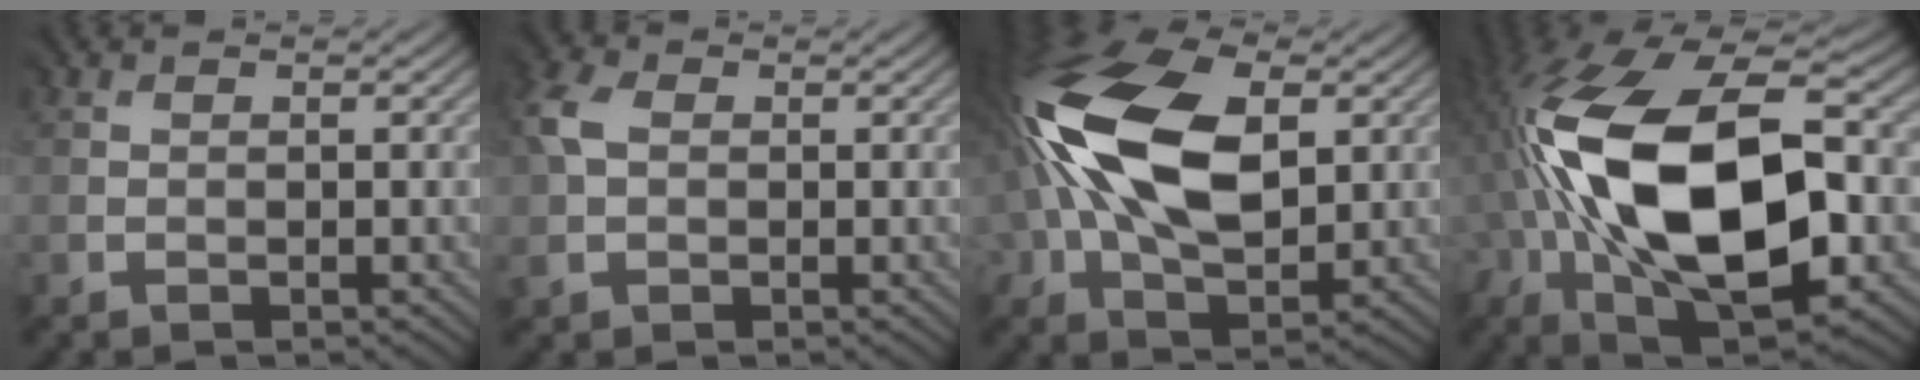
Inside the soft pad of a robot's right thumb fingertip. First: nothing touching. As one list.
[{"total": 4.0, "force": [0.9, 3.1, 2.4], "torque": [-0.073, 0.007, 0.013]}, {"total": 17.3, "force": [2.1, 10.2, 13.7], "torque": [-0.301, 0.020, 0.027]}, {"total": 19.7, "force": [-2.1, 11.1, 16.2], "torque": [-0.350, -0.006, -0.032]}]